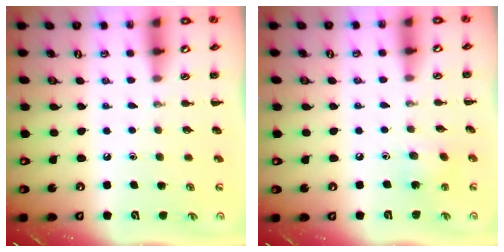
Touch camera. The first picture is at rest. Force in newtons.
{"total": 4.3, "press": 4.1, "slide": 1.2}